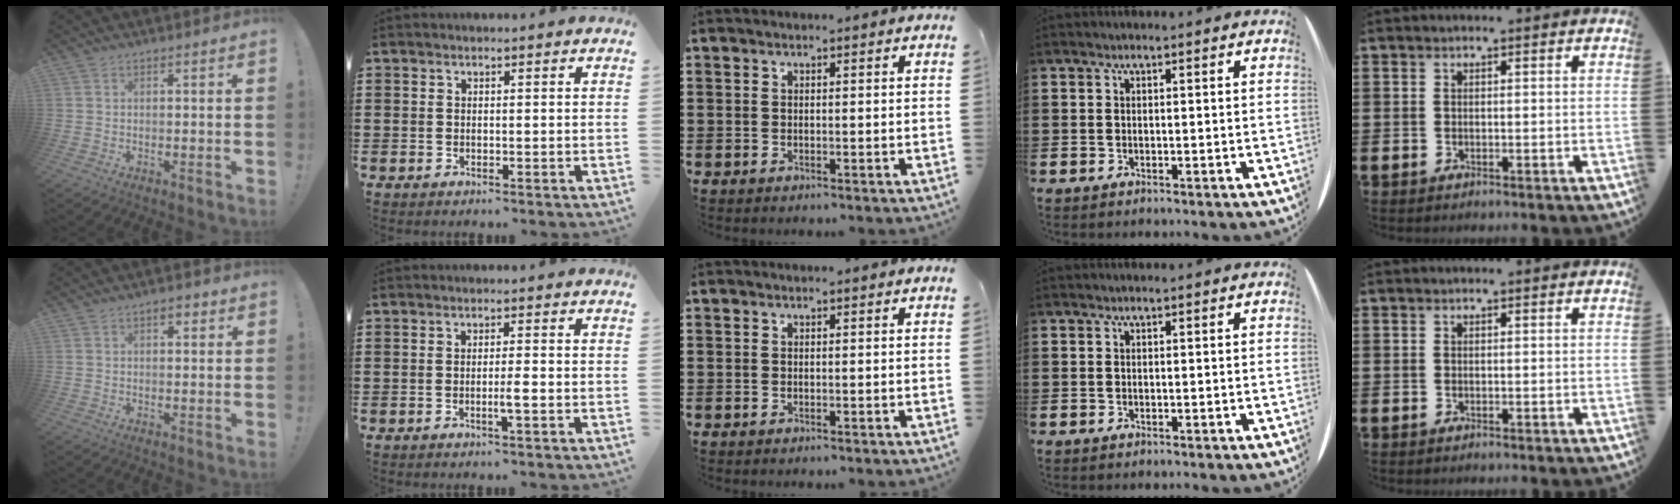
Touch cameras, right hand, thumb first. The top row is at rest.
{"thumb": {"total": 2.4, "force": [1.0, 1.3, 1.7], "torque": [-0.022, 0.000, 0.015]}, "index": {"total": 2.3, "force": [-0.8, 0.0, 2.2], "torque": [-0.043, -0.005, -0.017]}}